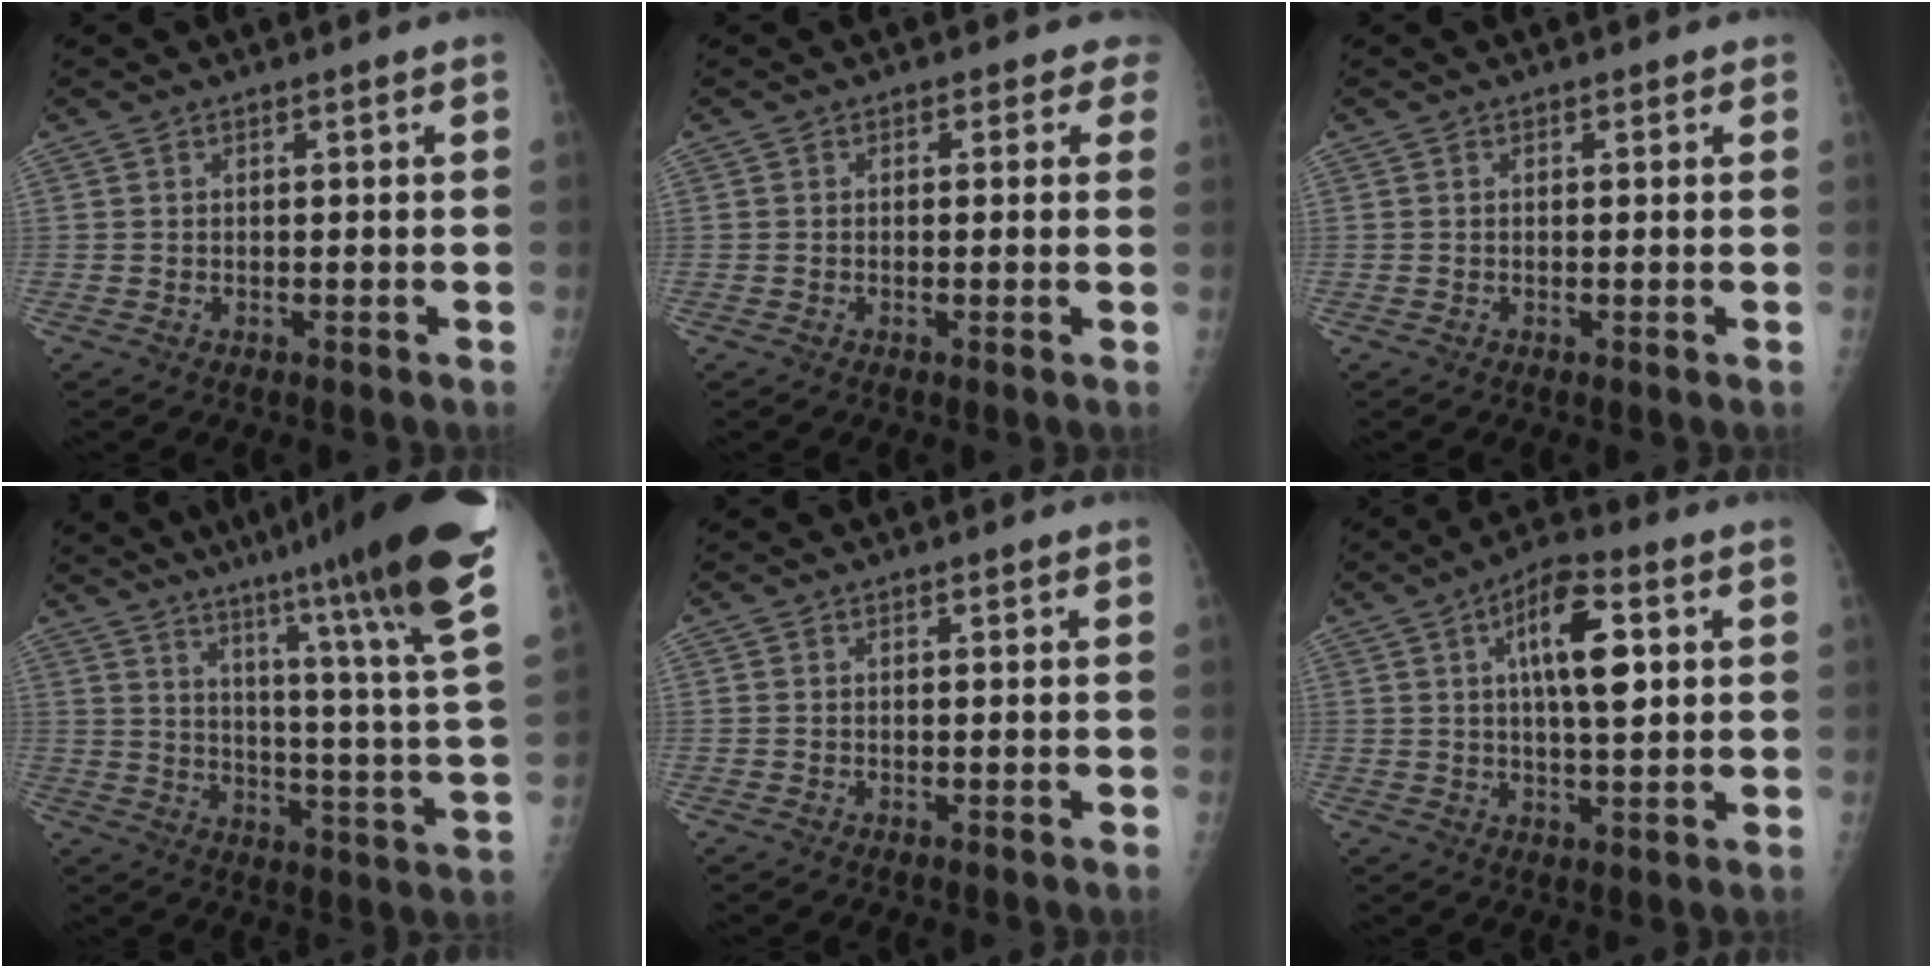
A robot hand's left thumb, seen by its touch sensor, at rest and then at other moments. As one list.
[{"total": 2.5, "force": [1.5, 1.8, 0.7], "torque": [0.020, -0.004, -0.002]}, {"total": 0.6, "force": [0.3, 0.4, 0.2], "torque": [0.004, 0.000, -0.001]}, {"total": 28.0, "force": [19.8, 0.7, 19.8], "torque": [-0.269, -0.112, 0.274]}, {"total": 0.0}, {"total": 11.6, "force": [3.3, 4.2, 10.3], "torque": [-0.159, 0.002, 0.048]}]